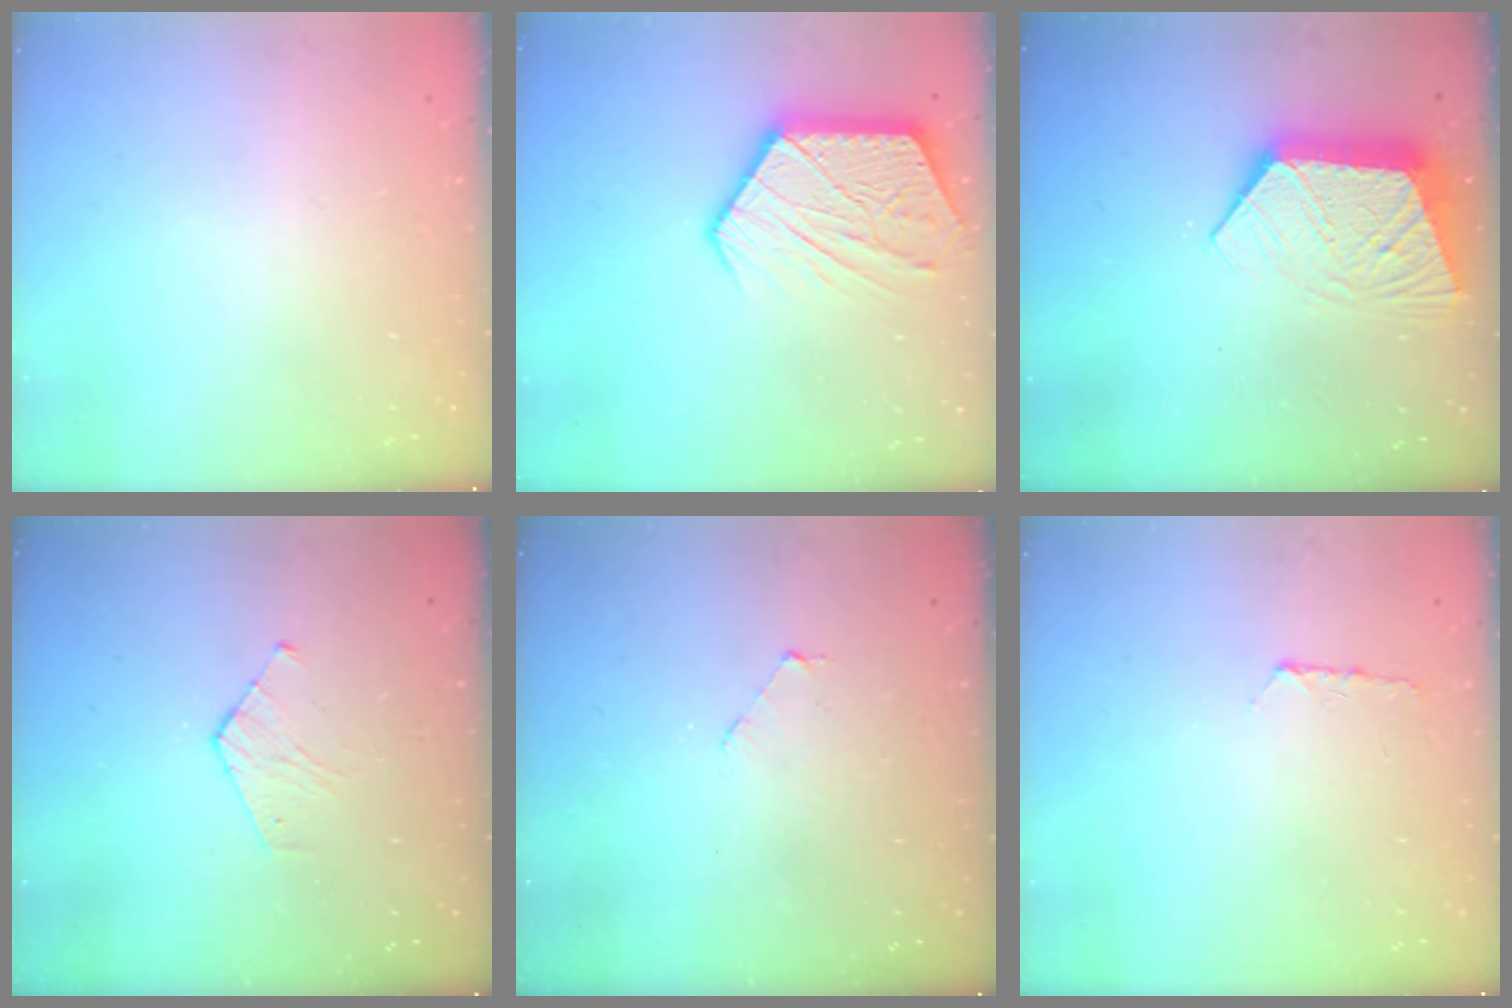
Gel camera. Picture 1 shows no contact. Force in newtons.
{"total": 14.5, "press": 14.5, "slide": 1.1}
{"total": 12.3, "press": 12.2, "slide": 1.0}
{"total": 2.8, "press": 2.7, "slide": 0.3}
{"total": 1.9, "press": 1.9, "slide": 0.2}
{"total": 5.9, "press": 5.9, "slide": 0.7}